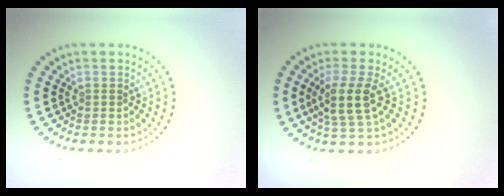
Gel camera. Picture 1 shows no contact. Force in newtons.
{"total": 3.6, "press": 2.9, "slide": 2.0}